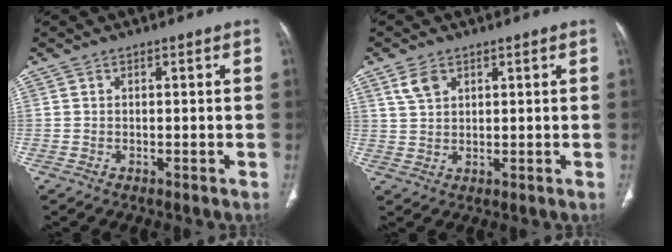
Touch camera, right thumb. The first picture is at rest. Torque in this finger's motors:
{"motor_torque": [-0.15, 0.14, -0.17, 0.18, 0.17]}